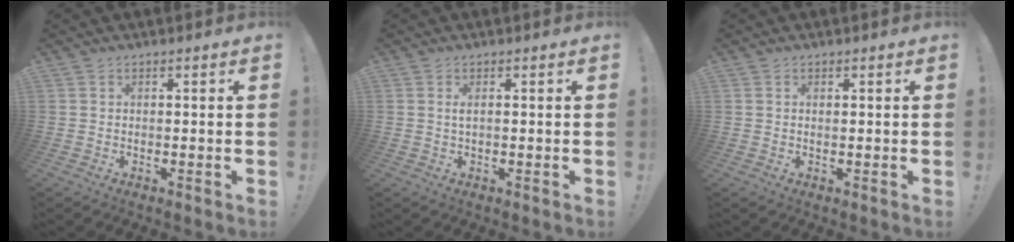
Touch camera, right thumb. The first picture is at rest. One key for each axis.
{"total": 1.3, "fx": 0.0, "fy": 0.1, "fz": 1.3, "tx": -0.033, "ty": 0.003, "tz": 0.001}
{"total": 0.7, "fx": 0.5, "fy": 0.1, "fz": 0.5, "tx": -0.003, "ty": -0.003, "tz": 0.008}